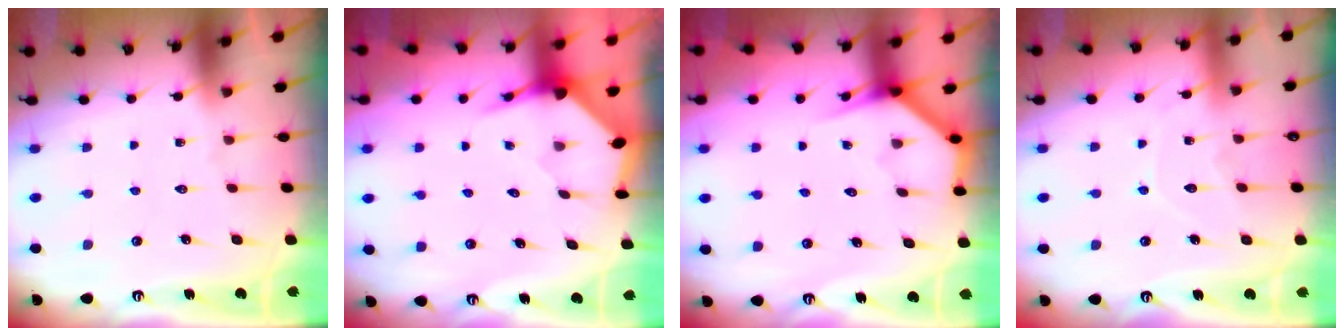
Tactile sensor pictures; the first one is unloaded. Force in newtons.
{"total": 3.7, "press": 3.6, "slide": 0.4}
{"total": 3.9, "press": 3.9, "slide": 0.3}
{"total": 6.8, "press": 6.8, "slide": 0.7}